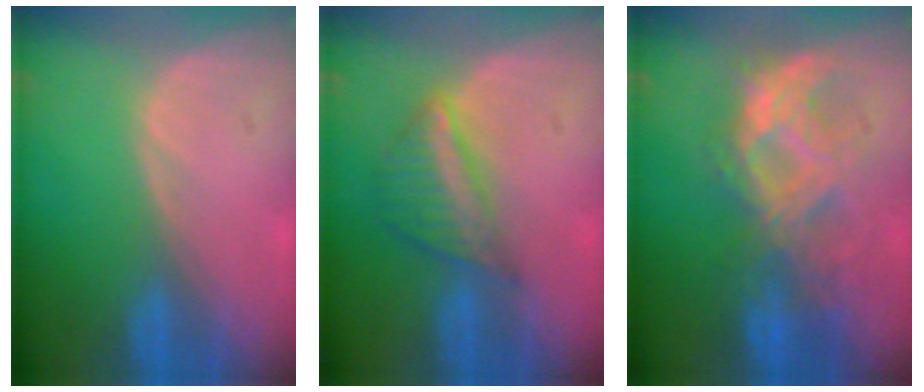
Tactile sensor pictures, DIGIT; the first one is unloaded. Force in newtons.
{"total": 6.2, "press": 5.4, "slide": 2.9}
{"total": 8.8, "press": 8.5, "slide": 2.0}